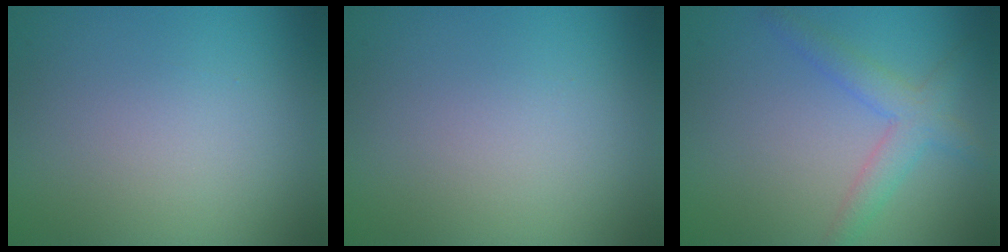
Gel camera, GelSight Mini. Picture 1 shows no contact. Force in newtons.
{"total": 0.0}
{"total": 3.3, "press": 3.3, "slide": 0.1}